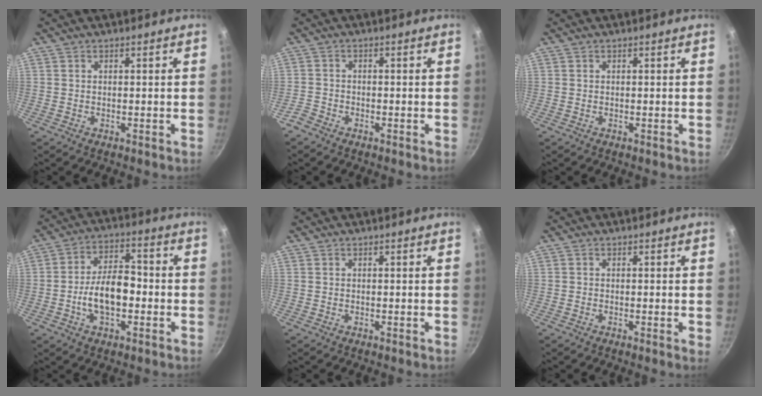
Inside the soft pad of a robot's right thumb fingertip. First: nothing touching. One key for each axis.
{"total": 2.3, "fx": -1.9, "fy": 1.2, "fz": 0.6, "tx": -0.021, "ty": 0.016, "tz": -0.041}
{"total": 0.0}
{"total": 11.0, "fx": -2.4, "fy": 6.2, "fz": 8.8, "tx": -0.132, "ty": 0.034, "tz": -0.048}
{"total": 0.0}
{"total": 0.9, "fx": -0.1, "fy": 0.1, "fz": 0.9, "tx": -0.013, "ty": -0.002, "tz": -0.006}